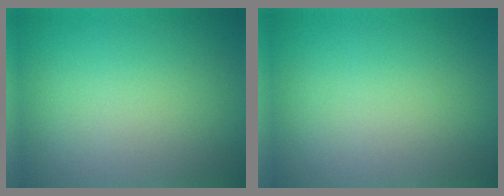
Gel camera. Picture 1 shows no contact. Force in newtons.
{"total": 0.0}